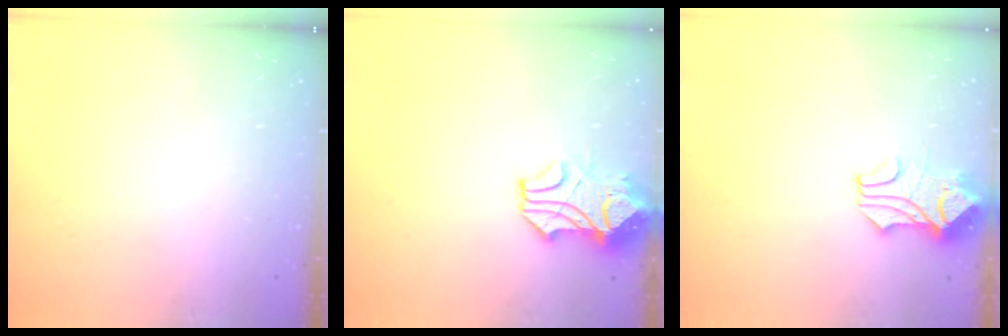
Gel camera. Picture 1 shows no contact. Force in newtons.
{"total": 2.2, "press": 1.9, "slide": 1.1}
{"total": 1.7, "press": 1.3, "slide": 1.1}